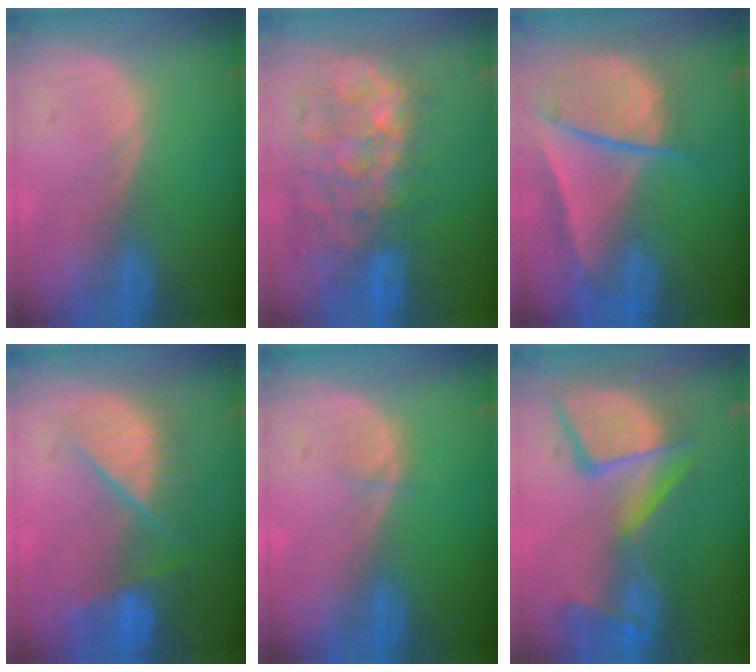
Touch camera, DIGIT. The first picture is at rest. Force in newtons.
{"total": 12.0, "press": 11.1, "slide": 4.7}
{"total": 9.5, "press": 8.2, "slide": 4.8}
{"total": 9.4, "press": 8.2, "slide": 4.7}
{"total": 0.8, "press": 0.8, "slide": 0.1}
{"total": 13.1, "press": 11.3, "slide": 6.6}